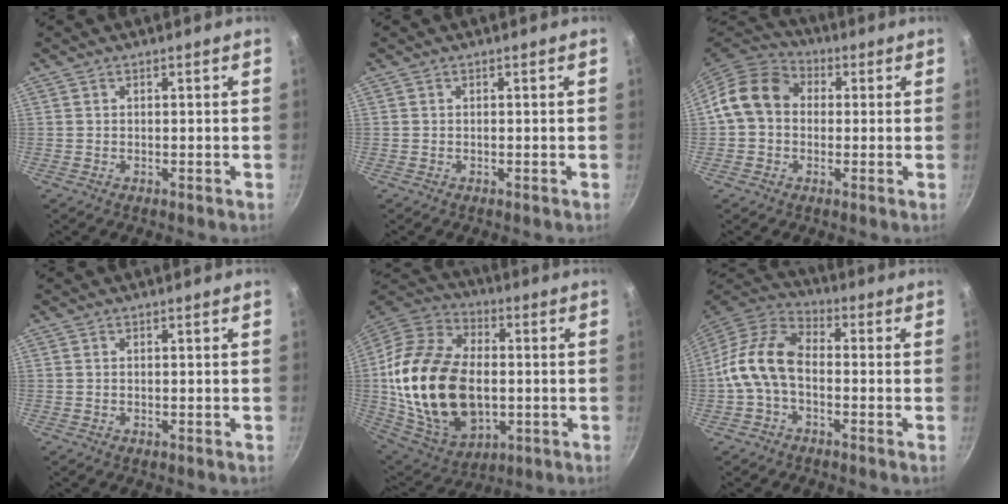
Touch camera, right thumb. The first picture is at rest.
{"total": 0.0}
{"total": 11.3, "force": [0.8, 9.3, 6.4], "torque": [-0.083, 0.027, -0.007]}
{"total": 0.0}
{"total": 27.4, "force": [-1.2, 17.7, 20.9], "torque": [-0.390, 0.011, -0.013]}
{"total": 11.7, "force": [-1.9, 7.3, 8.9], "torque": [-0.161, 0.041, -0.057]}